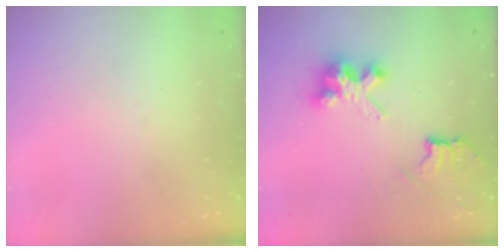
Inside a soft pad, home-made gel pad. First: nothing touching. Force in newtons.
{"total": 7.8, "press": 7.8, "slide": 0.2}